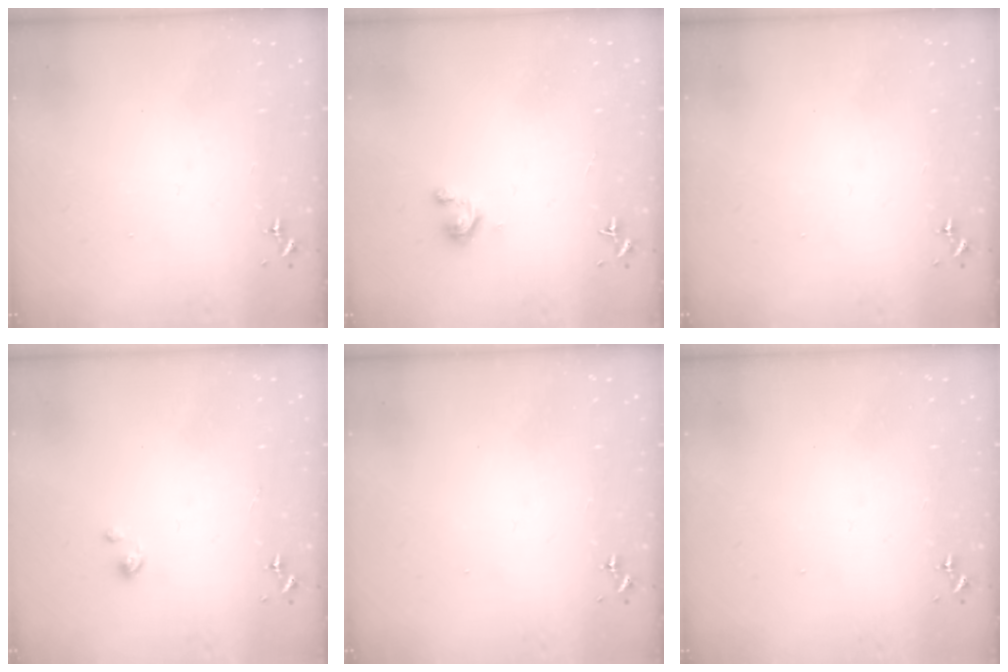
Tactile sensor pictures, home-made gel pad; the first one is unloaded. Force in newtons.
{"total": 2.9, "press": 2.9, "slide": 0.3}
{"total": 0.0}
{"total": 1.4, "press": 1.4, "slide": 0.1}
{"total": 0.0}
{"total": 0.0}